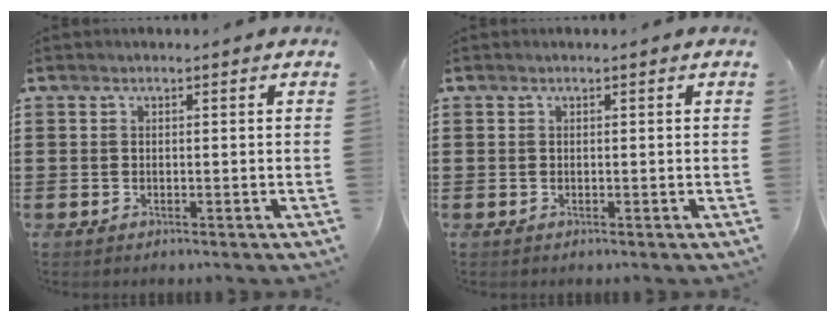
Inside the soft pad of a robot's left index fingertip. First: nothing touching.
{"total": 0.0}